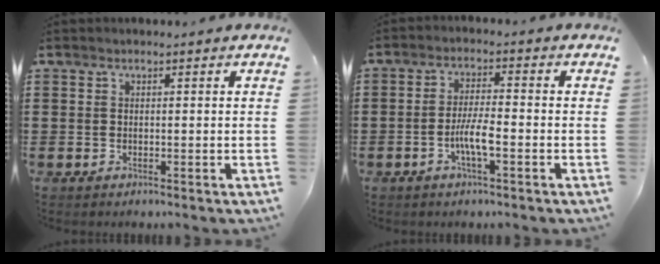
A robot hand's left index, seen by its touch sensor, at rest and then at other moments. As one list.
[{"total": 5.0, "force": [-1.9, 0.9, 4.6], "torque": [-0.091, 0.002, -0.038]}]